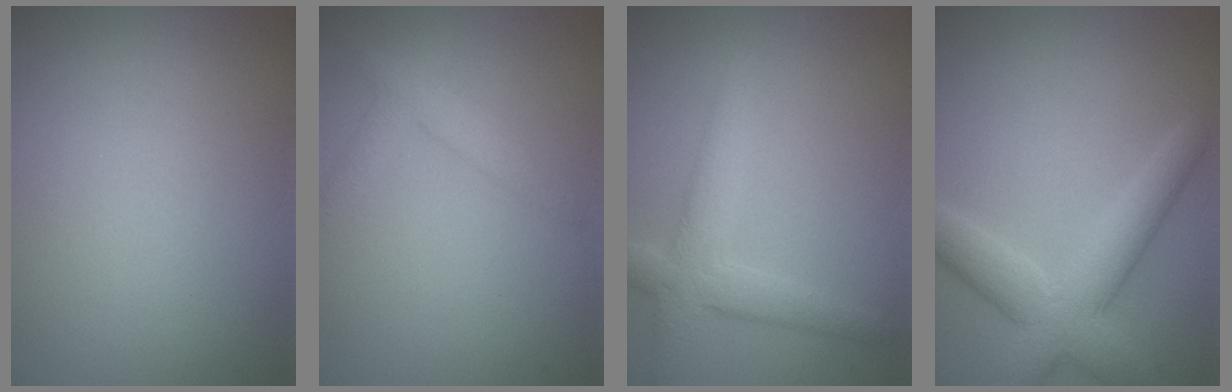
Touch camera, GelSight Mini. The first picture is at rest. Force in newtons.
{"total": 2.0, "press": 2.0, "slide": 0.1}
{"total": 3.9, "press": 3.9, "slide": 0.2}
{"total": 5.5, "press": 5.5, "slide": 0.4}